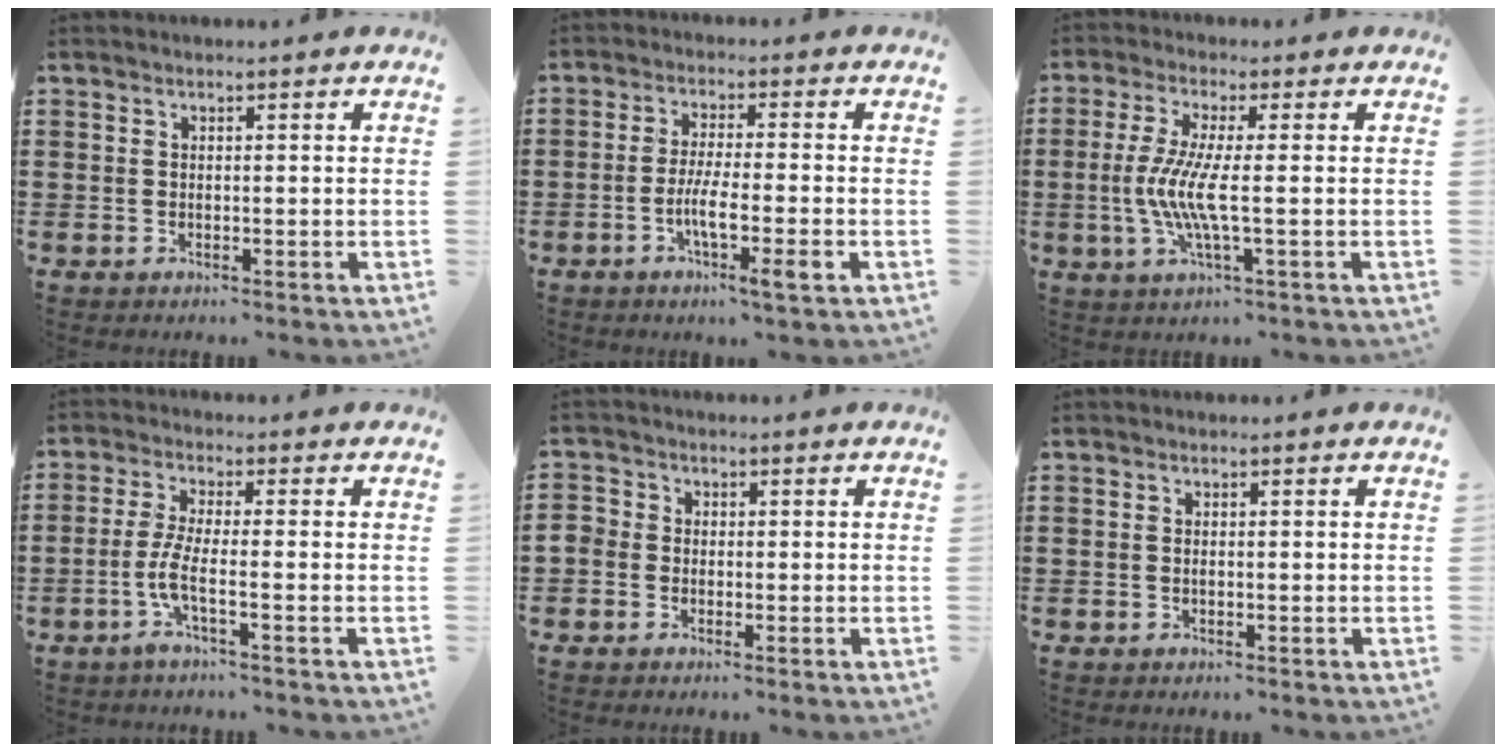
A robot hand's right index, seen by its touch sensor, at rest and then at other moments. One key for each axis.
{"total": 7.0, "fx": -2.6, "fy": 0.9, "fz": 6.5, "tx": -0.125, "ty": -0.011, "tz": -0.049}
{"total": 6.9, "fx": -1.0, "fy": 0.5, "fz": 6.8, "tx": -0.157, "ty": -0.020, "tz": -0.030}
{"total": 4.8, "fx": -1.6, "fy": 0.4, "fz": 4.5, "tx": -0.109, "ty": -0.013, "tz": -0.039}
{"total": 1.8, "fx": -0.8, "fy": 1.5, "fz": 0.5, "tx": -0.024, "ty": 0.002, "tz": -0.020}
{"total": 0.0}